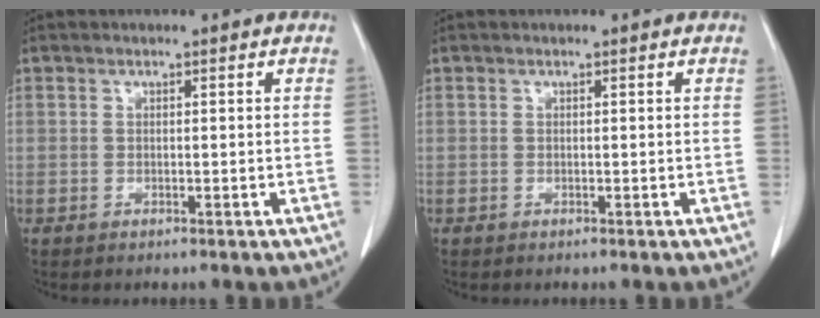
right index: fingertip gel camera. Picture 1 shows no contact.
{"total": 0.0}